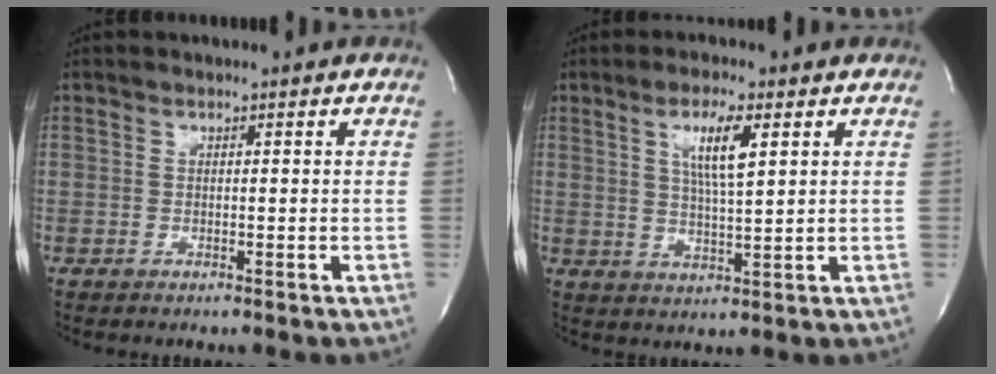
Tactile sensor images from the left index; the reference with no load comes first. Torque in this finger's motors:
{"motor_torque": [0.96, -0.61, 0.44, 0.07]}